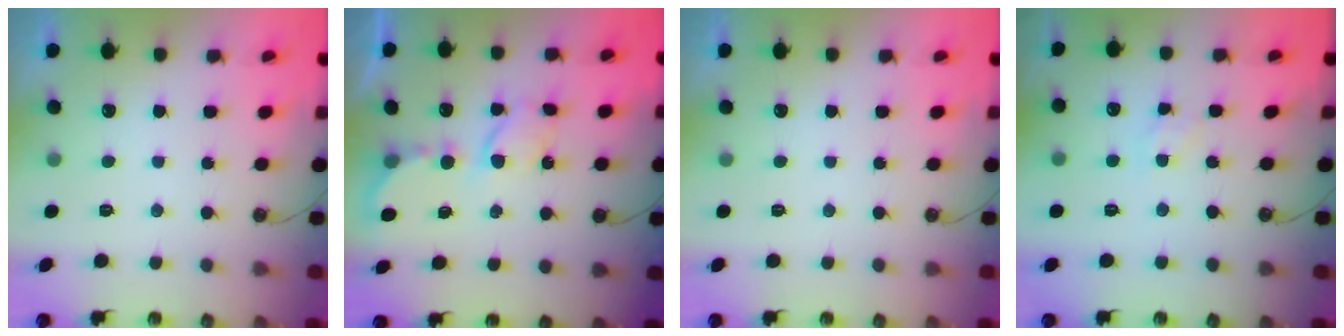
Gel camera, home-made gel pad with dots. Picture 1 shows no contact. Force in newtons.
{"total": 6.5, "press": 6.5, "slide": 0.2}
{"total": 0.0}
{"total": 2.5, "press": 2.5, "slide": 0.1}